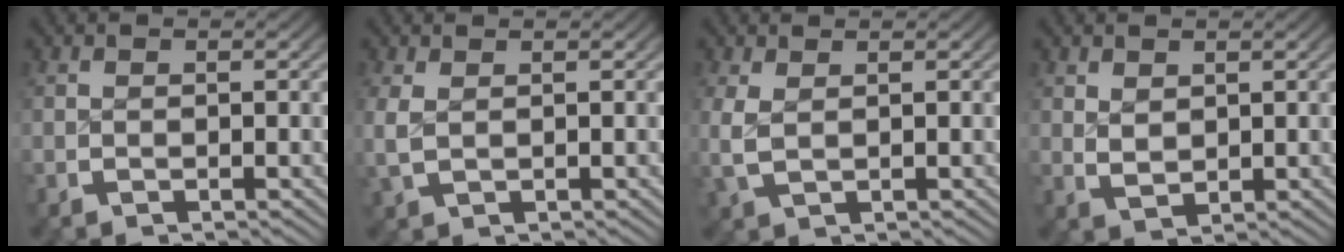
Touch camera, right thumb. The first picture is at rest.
{"total": 2.1, "force": [0.6, 1.4, 1.5], "torque": [-0.045, -0.007, 0.021]}
{"total": 2.5, "force": [0.7, 1.5, 1.8], "torque": [-0.056, -0.011, 0.025]}
{"total": 1.9, "force": [0.9, 1.2, 1.1], "torque": [-0.023, -0.011, 0.031]}